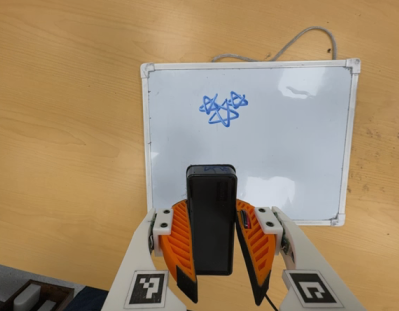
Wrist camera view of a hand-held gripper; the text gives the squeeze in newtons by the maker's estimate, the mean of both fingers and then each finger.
{"total": 9.2, "left": 7.5, "right": 11.0}